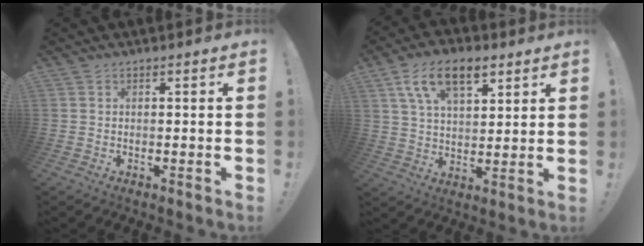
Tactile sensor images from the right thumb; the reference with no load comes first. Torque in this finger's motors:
{"motor_torque": [0.64, 2.10, 0.54, -0.18, 0.18]}